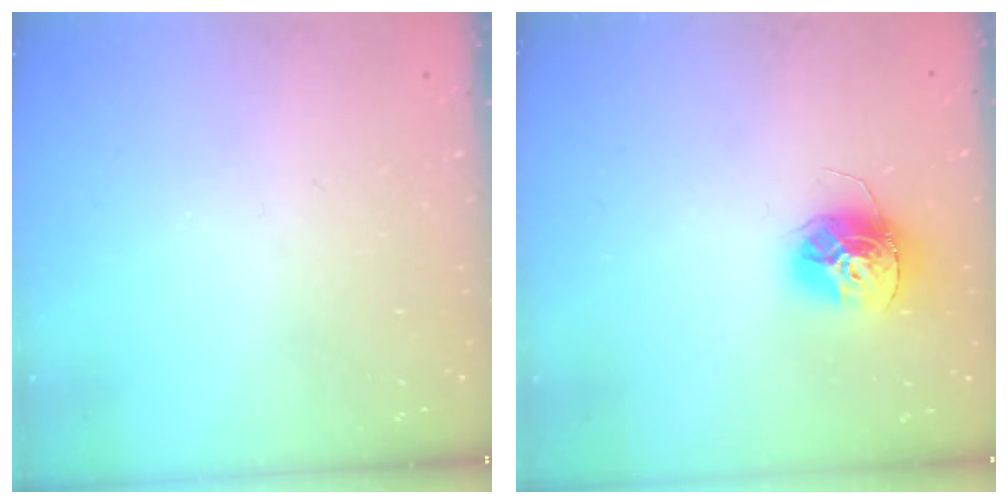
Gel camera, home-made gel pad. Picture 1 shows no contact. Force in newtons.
{"total": 13.0, "press": 12.9, "slide": 1.2}